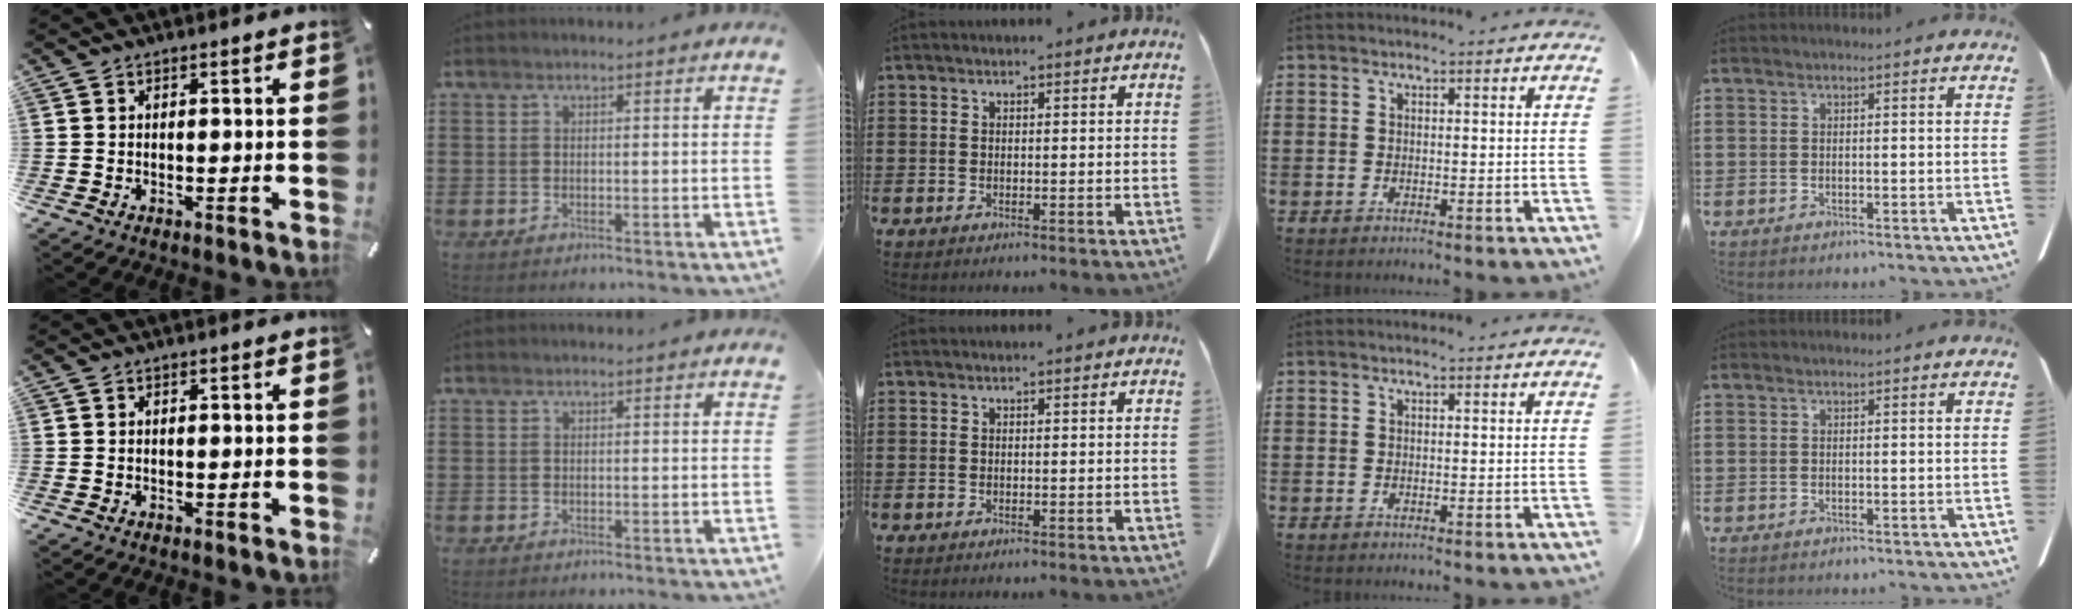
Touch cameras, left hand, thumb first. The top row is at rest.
{}